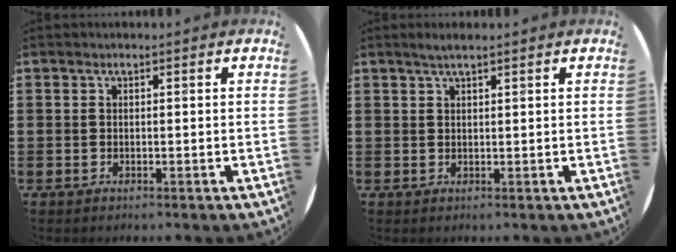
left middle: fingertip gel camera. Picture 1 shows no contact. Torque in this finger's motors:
{"motor_torque": [0.42, -0.31, 0.03, 0.01]}